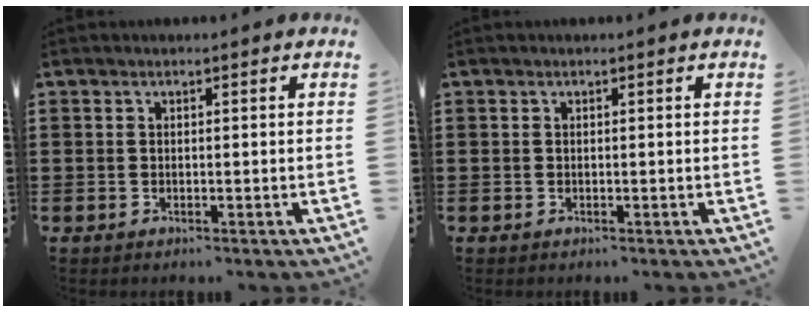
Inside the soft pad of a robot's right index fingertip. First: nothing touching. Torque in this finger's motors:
{"motor_torque": [0.01, 0.00, 0.00, 0.00]}